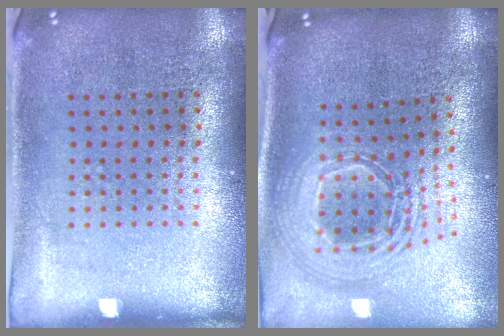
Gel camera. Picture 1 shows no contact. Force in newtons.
{"total": 2.5, "press": 1.9, "slide": 1.7}